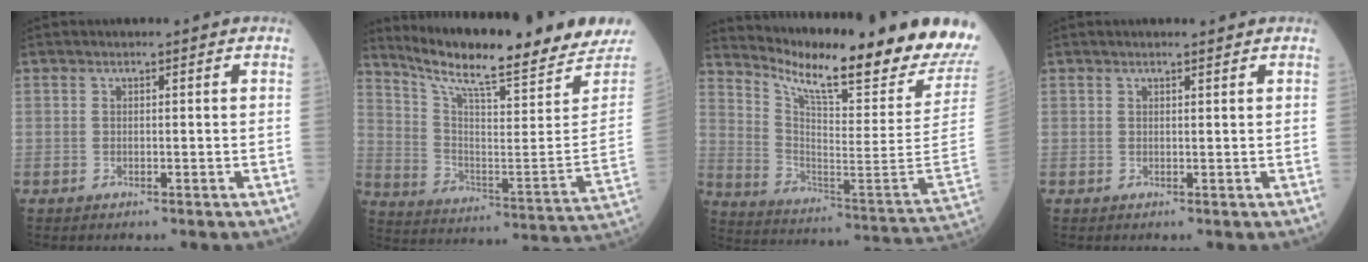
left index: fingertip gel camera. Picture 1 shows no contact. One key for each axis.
{"total": 22.6, "fx": 20.2, "fy": 0.7, "fz": 10.1, "tx": -0.178, "ty": -0.079, "tz": 0.293}
{"total": 24.3, "fx": 21.5, "fy": -0.5, "fz": 11.5, "tx": -0.210, "ty": -0.104, "tz": 0.308}
{"total": 1.4, "fx": 1.2, "fy": 0.2, "fz": 0.6, "tx": -0.013, "ty": 0.005, "tz": 0.019}